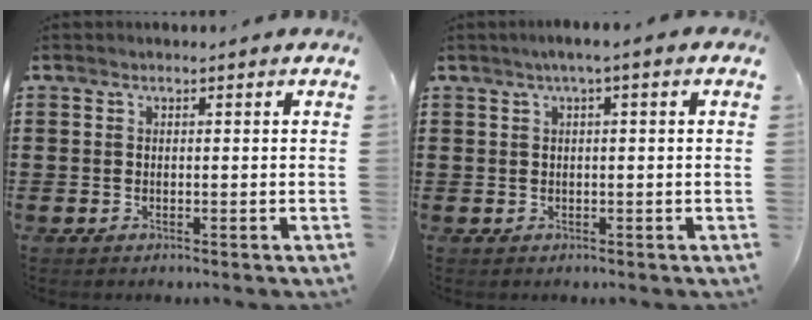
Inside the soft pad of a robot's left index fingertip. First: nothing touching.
{"total": 1.6, "force": [0.2, 0.0, 1.6], "torque": [-0.028, -0.002, 0.004]}